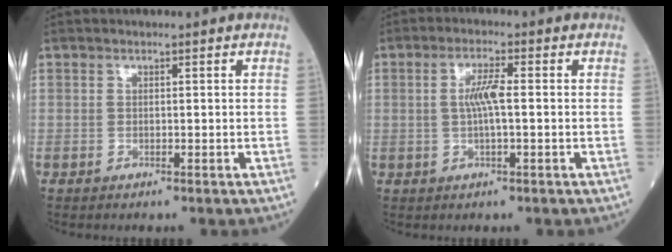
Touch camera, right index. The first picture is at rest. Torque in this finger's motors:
{"motor_torque": [0.09, -0.02, 0.10, 0.08]}